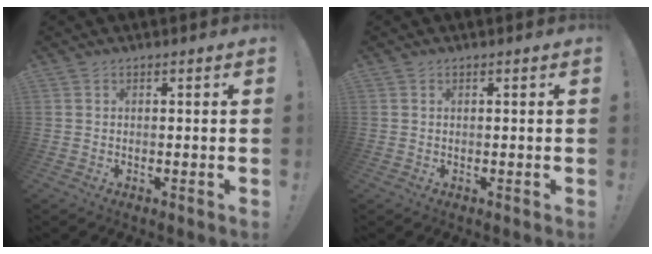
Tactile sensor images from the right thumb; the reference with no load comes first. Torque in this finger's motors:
{"motor_torque": [0.02, -0.09, -0.07, 0.13, 0.08]}